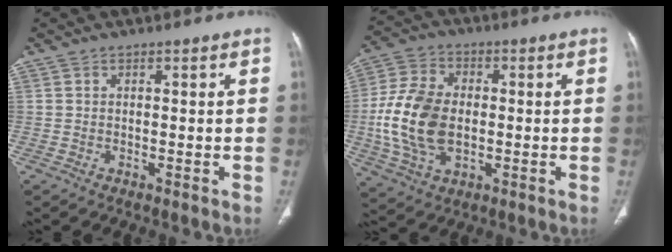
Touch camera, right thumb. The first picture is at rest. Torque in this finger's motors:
{"motor_torque": [1.96, 1.12, 1.05, -1.67, 0.33]}